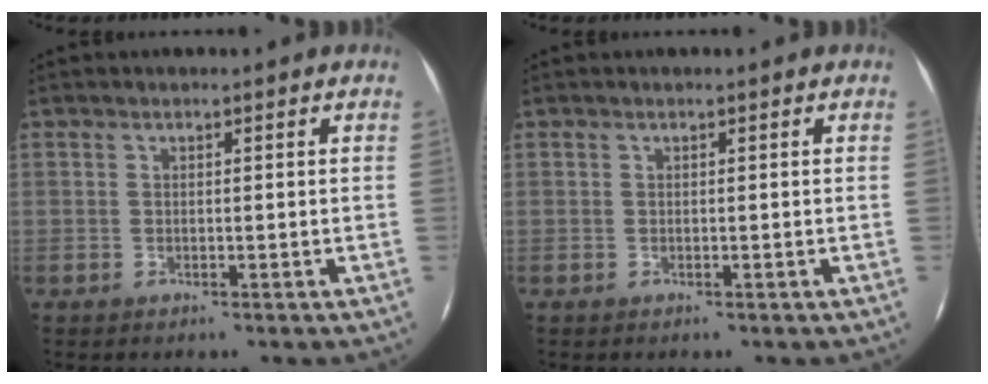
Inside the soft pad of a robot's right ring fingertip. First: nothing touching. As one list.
[{"total": 0.0}]